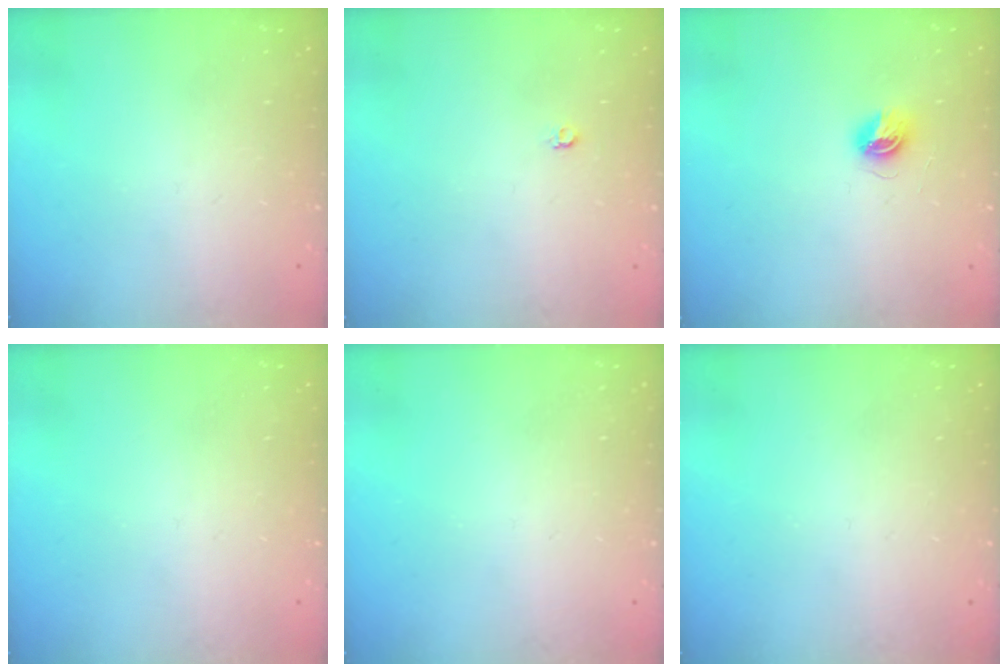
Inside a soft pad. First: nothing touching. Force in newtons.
{"total": 3.5, "press": 3.4, "slide": 0.3}
{"total": 5.6, "press": 5.6, "slide": 0.5}
{"total": 0.0}
{"total": 0.0}
{"total": 0.0}